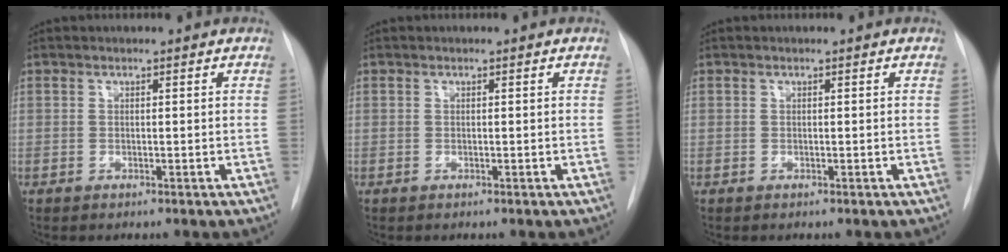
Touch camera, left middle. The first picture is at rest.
{"total": 0.0}
{"total": 0.0}